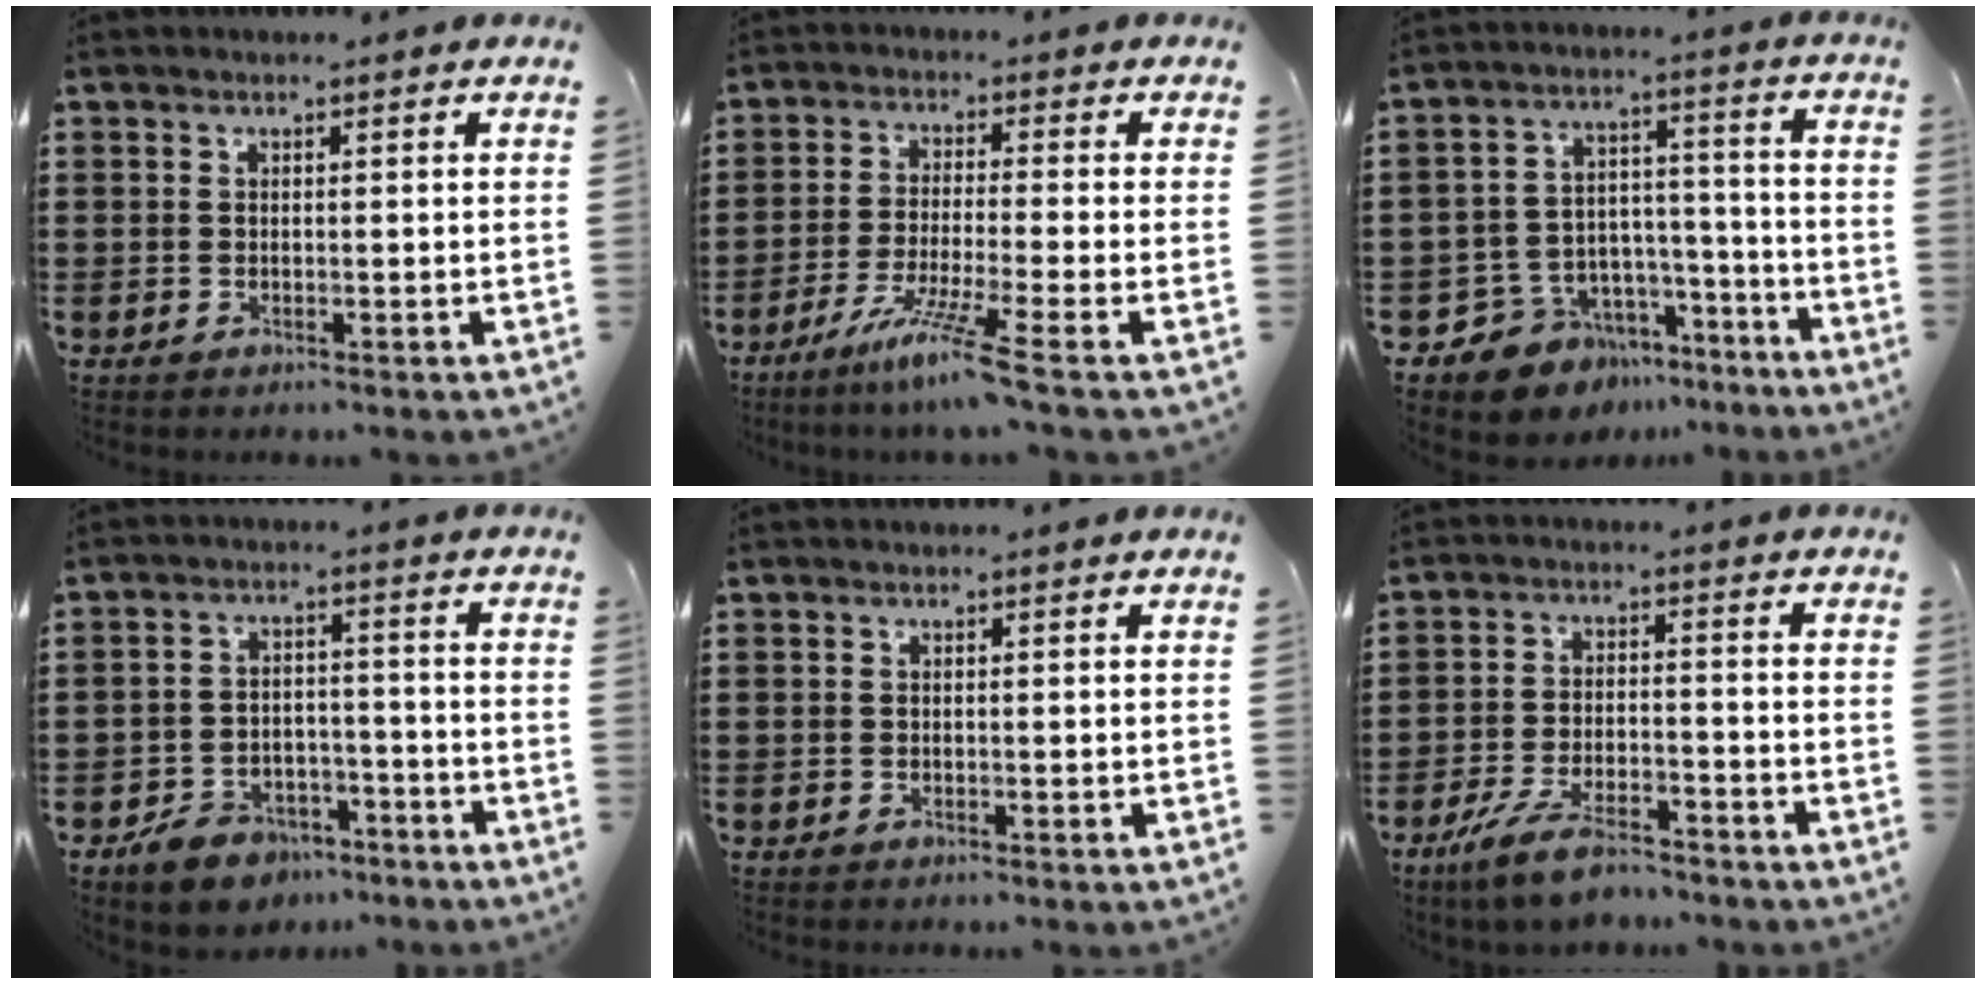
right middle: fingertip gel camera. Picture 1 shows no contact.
{"total": 7.4, "force": [-5.0, -1.0, 5.3], "torque": [-0.113, -0.022, -0.099]}
{"total": 7.3, "force": [-6.0, 4.1, -0.1], "torque": [-0.010, 0.022, -0.115]}
{"total": 5.7, "force": [-5.0, 2.3, 1.3], "torque": [-0.030, 0.019, -0.099]}
{"total": 0.0}
{"total": 6.9, "force": [-5.6, 1.5, 3.6], "torque": [-0.083, 0.000, -0.109]}